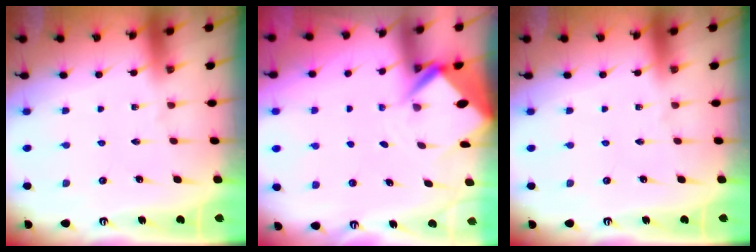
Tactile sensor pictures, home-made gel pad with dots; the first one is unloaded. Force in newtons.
{"total": 4.2, "press": 4.2, "slide": 0.3}
{"total": 0.0}